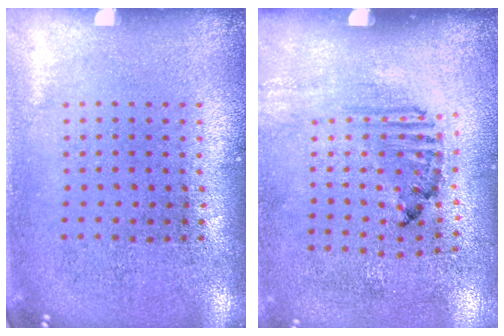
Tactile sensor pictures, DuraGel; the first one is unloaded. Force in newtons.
{"total": 1.7, "press": 1.0, "slide": 1.3}